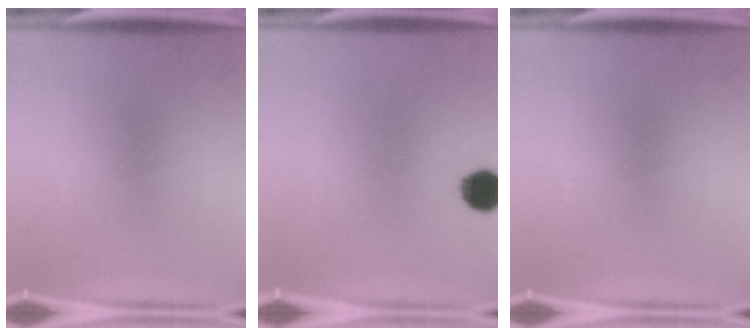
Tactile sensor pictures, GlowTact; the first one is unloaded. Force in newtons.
{"total": 6.5}
{"total": 0.0}